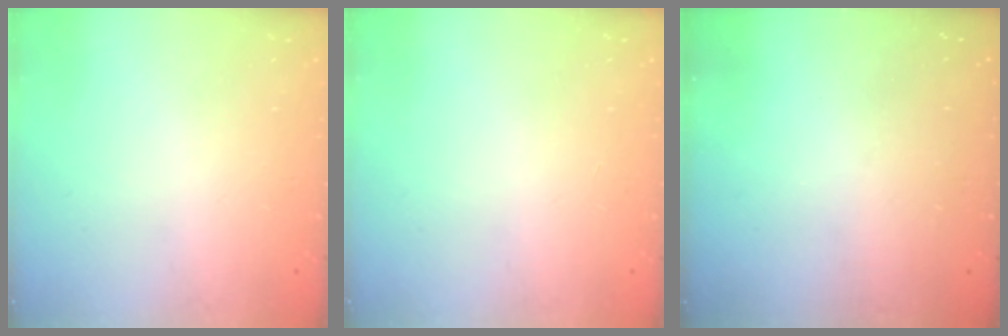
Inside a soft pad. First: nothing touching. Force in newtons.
{"total": 0.0}
{"total": 2.9, "press": 2.9, "slide": 0.3}